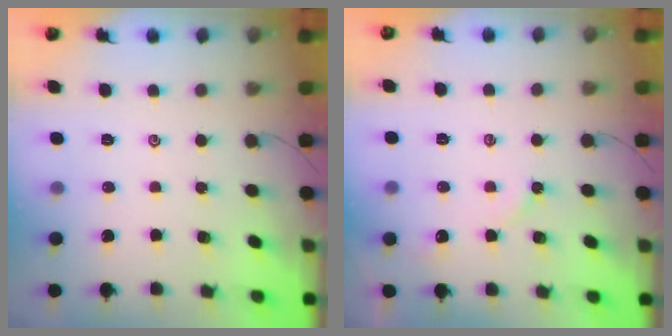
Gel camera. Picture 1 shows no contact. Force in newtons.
{"total": 5.1, "press": 5.1, "slide": 0.4}